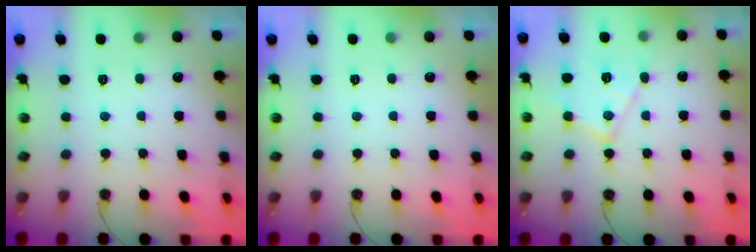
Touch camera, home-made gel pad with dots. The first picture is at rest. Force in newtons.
{"total": 0.0}
{"total": 13.6, "press": 13.6, "slide": 0.9}